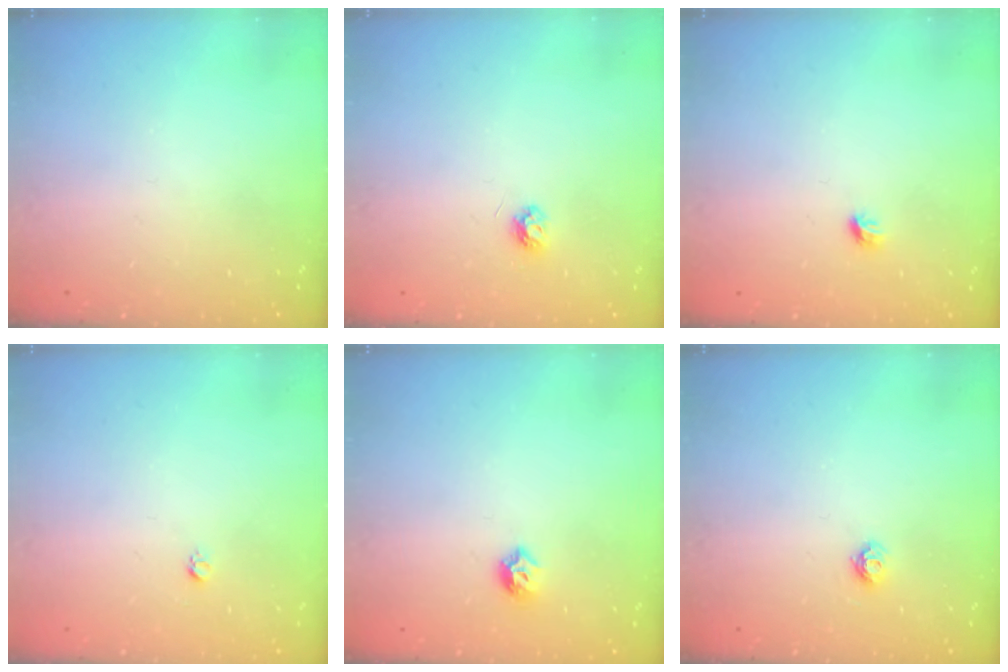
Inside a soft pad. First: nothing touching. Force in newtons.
{"total": 3.8, "press": 3.8, "slide": 0.5}
{"total": 3.9, "press": 3.8, "slide": 0.9}
{"total": 2.7, "press": 2.7, "slide": 0.3}
{"total": 6.4, "press": 6.3, "slide": 0.9}
{"total": 5.8, "press": 5.8, "slide": 0.3}